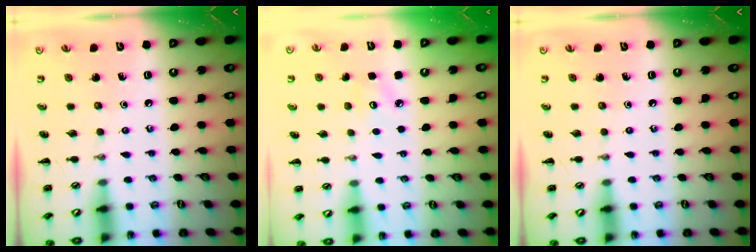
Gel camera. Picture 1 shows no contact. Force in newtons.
{"total": 2.9, "press": 2.8, "slide": 0.7}
{"total": 0.0}